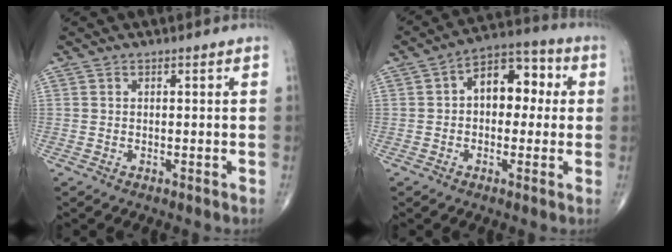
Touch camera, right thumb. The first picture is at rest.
{"total": 10.5, "force": [1.2, 6.7, 7.9], "torque": [-0.079, 0.033, 0.006]}